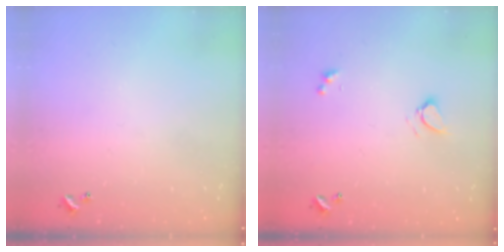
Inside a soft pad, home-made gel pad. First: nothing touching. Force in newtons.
{"total": 2.6, "press": 2.6, "slide": 0.4}